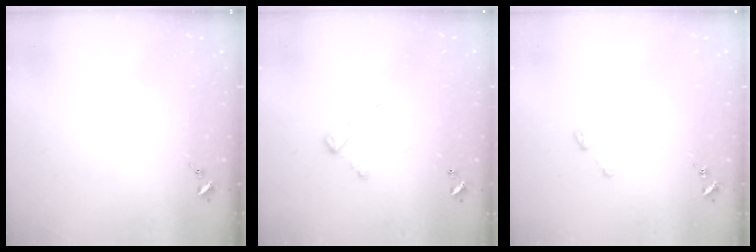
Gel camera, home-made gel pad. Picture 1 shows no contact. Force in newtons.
{"total": 7.3, "press": 7.3, "slide": 0.4}
{"total": 3.0, "press": 3.0, "slide": 0.4}